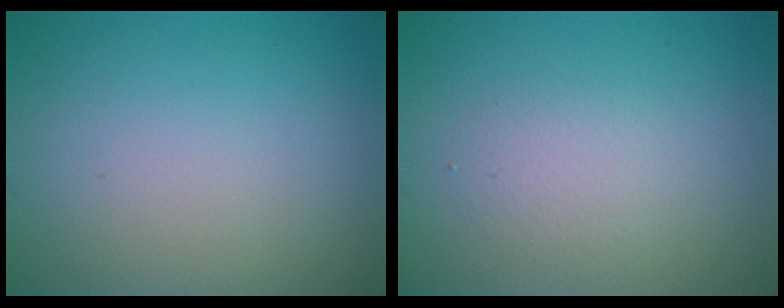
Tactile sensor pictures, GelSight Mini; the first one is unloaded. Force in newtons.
{"total": 1.9, "press": 1.9, "slide": 0.1}